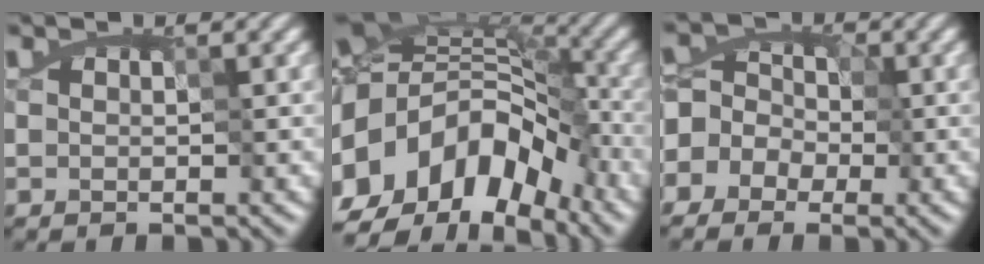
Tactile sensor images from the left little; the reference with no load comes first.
{"total": 16.2, "force": [-8.7, 10.1, 9.3], "torque": [-0.186, 0.002, -0.148]}
{"total": 5.0, "force": [-2.0, 4.5, 0.4], "torque": [-0.012, 0.035, -0.082]}